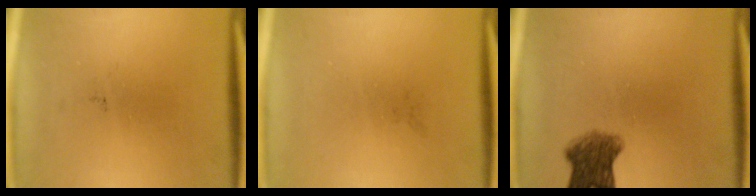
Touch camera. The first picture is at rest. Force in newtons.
{"total": 0.0}
{"total": 5.8}